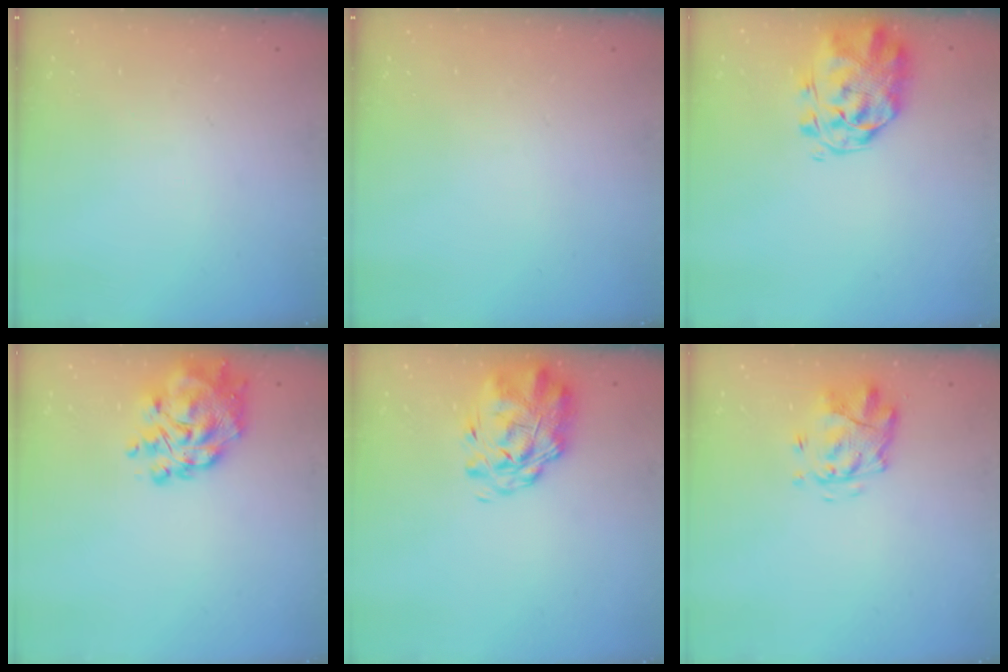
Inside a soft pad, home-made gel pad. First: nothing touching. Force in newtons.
{"total": 0.0}
{"total": 3.3, "press": 3.2, "slide": 0.9}
{"total": 11.3, "press": 10.8, "slide": 3.4}
{"total": 3.2, "press": 2.6, "slide": 1.8}
{"total": 3.7, "press": 3.3, "slide": 1.6}